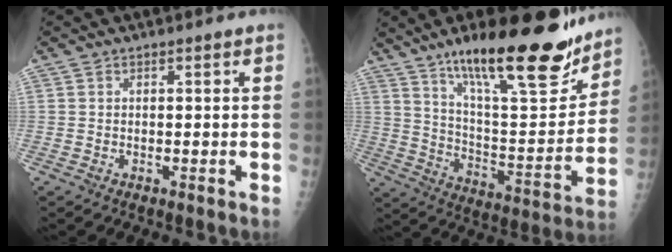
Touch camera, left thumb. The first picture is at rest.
{"total": 25.2, "force": [17.4, 6.7, 17.0], "torque": [-0.227, -0.083, 0.281]}